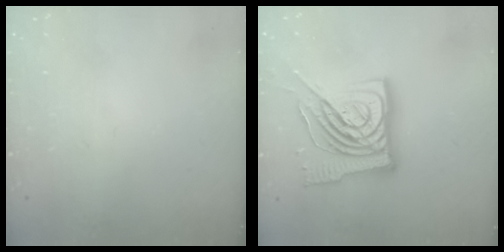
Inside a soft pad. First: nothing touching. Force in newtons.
{"total": 18.2, "press": 18.1, "slide": 1.9}